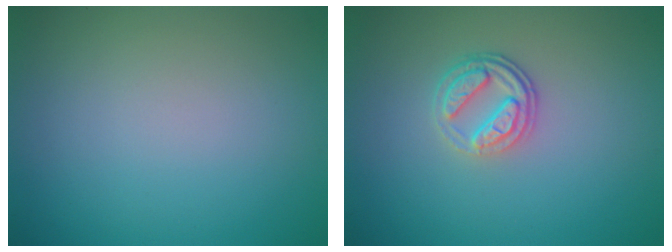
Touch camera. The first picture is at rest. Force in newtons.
{"total": 3.0, "press": 2.5, "slide": 1.7}